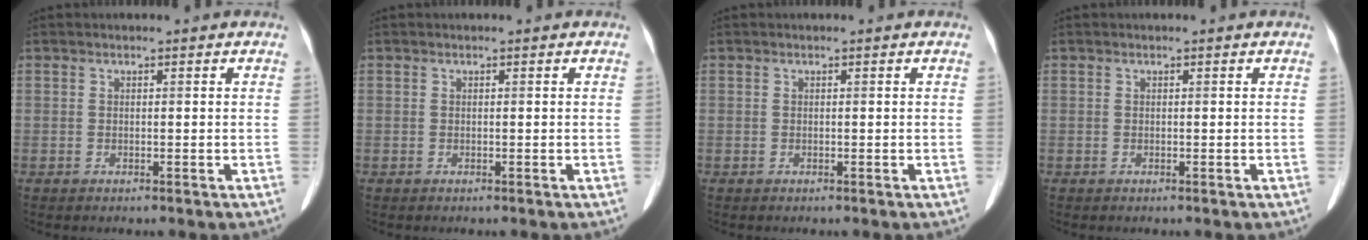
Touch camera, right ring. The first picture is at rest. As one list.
[{"total": 0.0}, {"total": 0.0}, {"total": 0.0}]